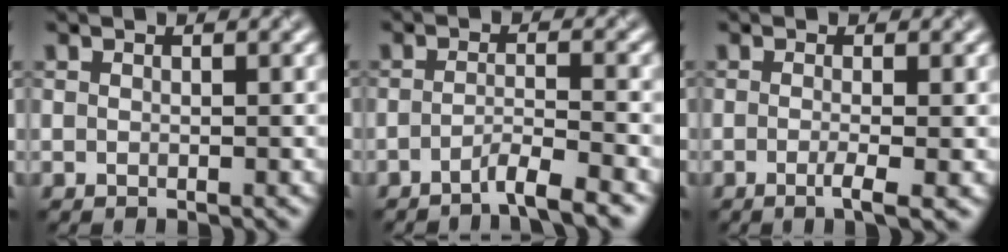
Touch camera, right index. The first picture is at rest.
{"total": 2.9, "force": [-2.1, 0.3, 2.0], "torque": [-0.026, 0.002, -0.048]}
{"total": 2.6, "force": [-0.7, 0.7, 2.4], "torque": [-0.035, -0.005, -0.015]}